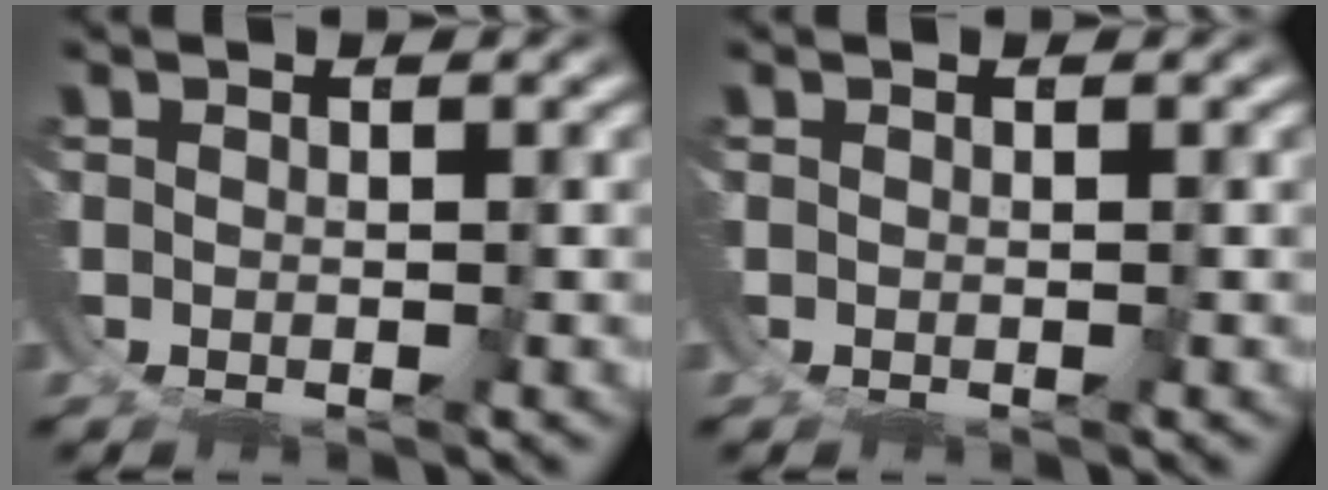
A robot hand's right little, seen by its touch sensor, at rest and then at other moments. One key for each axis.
{"total": 0.0}